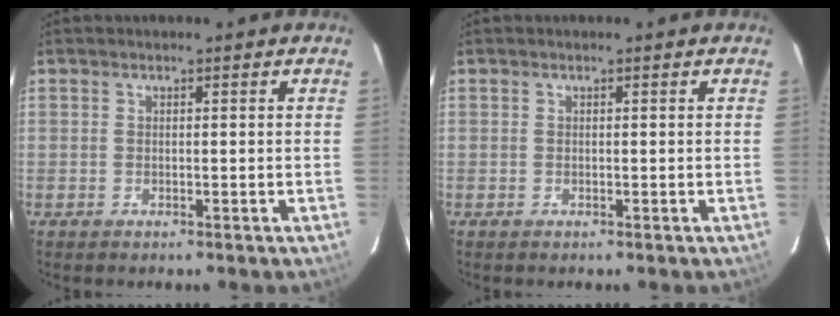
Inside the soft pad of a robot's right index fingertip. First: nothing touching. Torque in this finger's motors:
{"motor_torque": [0.00, 0.00, 0.00, 0.00]}